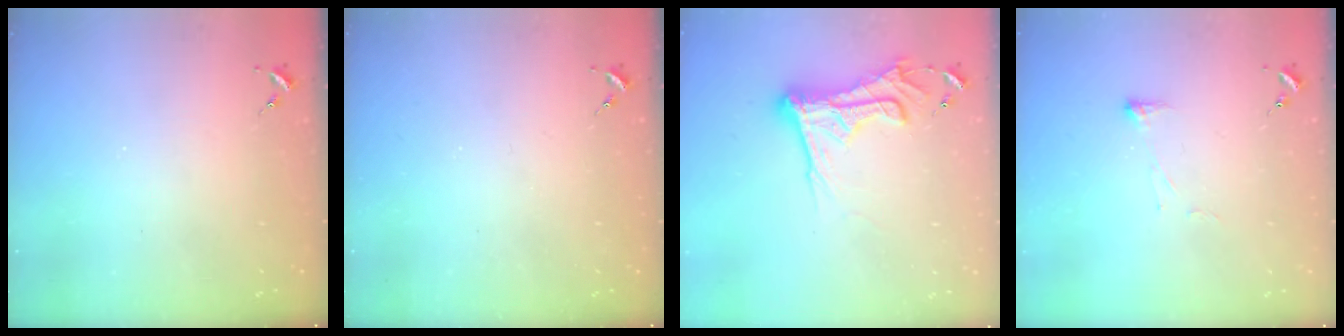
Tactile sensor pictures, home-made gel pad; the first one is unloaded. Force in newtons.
{"total": 0.0}
{"total": 15.5, "press": 15.4, "slide": 1.4}
{"total": 3.2, "press": 3.2, "slide": 0.6}